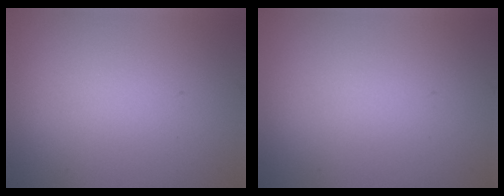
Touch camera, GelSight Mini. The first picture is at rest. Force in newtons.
{"total": 0.0}